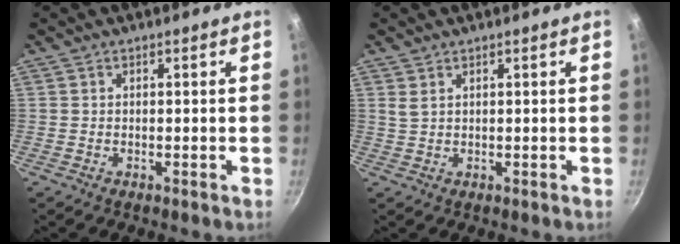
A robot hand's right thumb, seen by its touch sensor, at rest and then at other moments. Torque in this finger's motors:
{"motor_torque": [-0.57, 0.68, 0.17, -0.07, 0.20]}